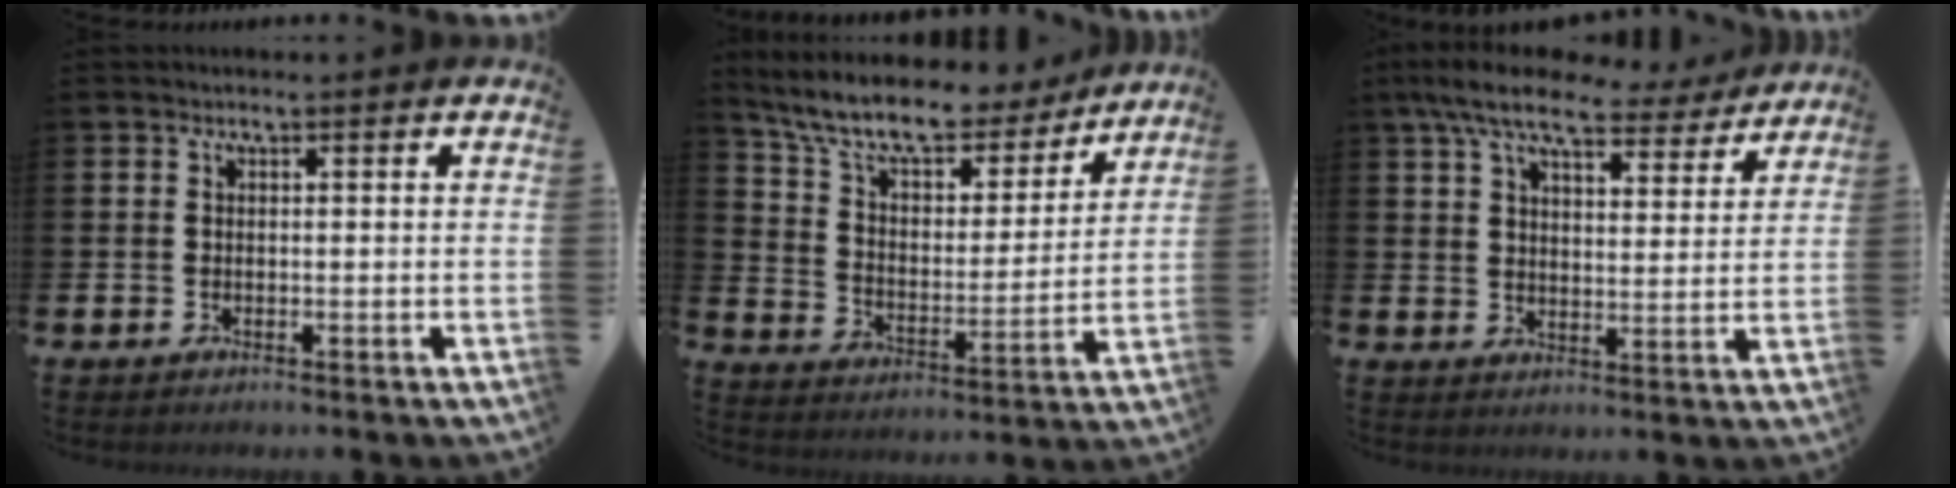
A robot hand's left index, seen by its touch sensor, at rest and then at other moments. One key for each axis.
{"total": 10.1, "fx": 8.9, "fy": 3.0, "fz": 3.7, "tx": -0.104, "ty": -0.059, "tz": 0.154}
{"total": 9.2, "fx": 7.9, "fy": 2.8, "fz": 4.0, "tx": -0.081, "ty": -0.039, "tz": 0.136}